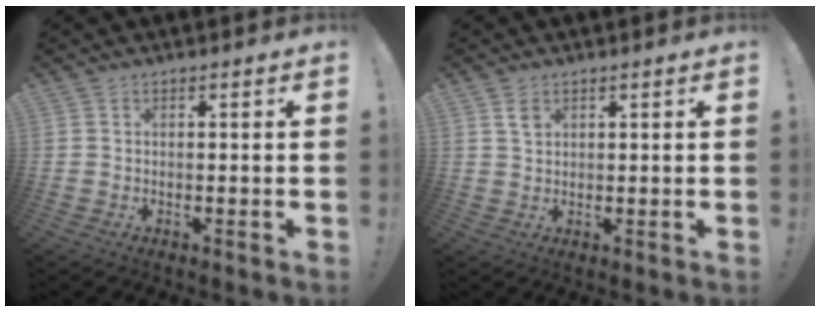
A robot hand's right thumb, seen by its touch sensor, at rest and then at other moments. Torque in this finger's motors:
{"motor_torque": [0.29, 0.19, -0.29, 0.22, -0.06]}